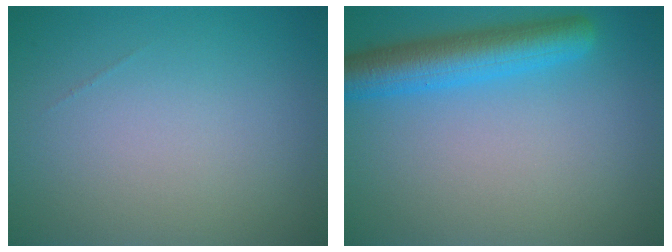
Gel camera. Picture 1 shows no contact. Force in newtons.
{"total": 5.4, "press": 5.4, "slide": 0.3}